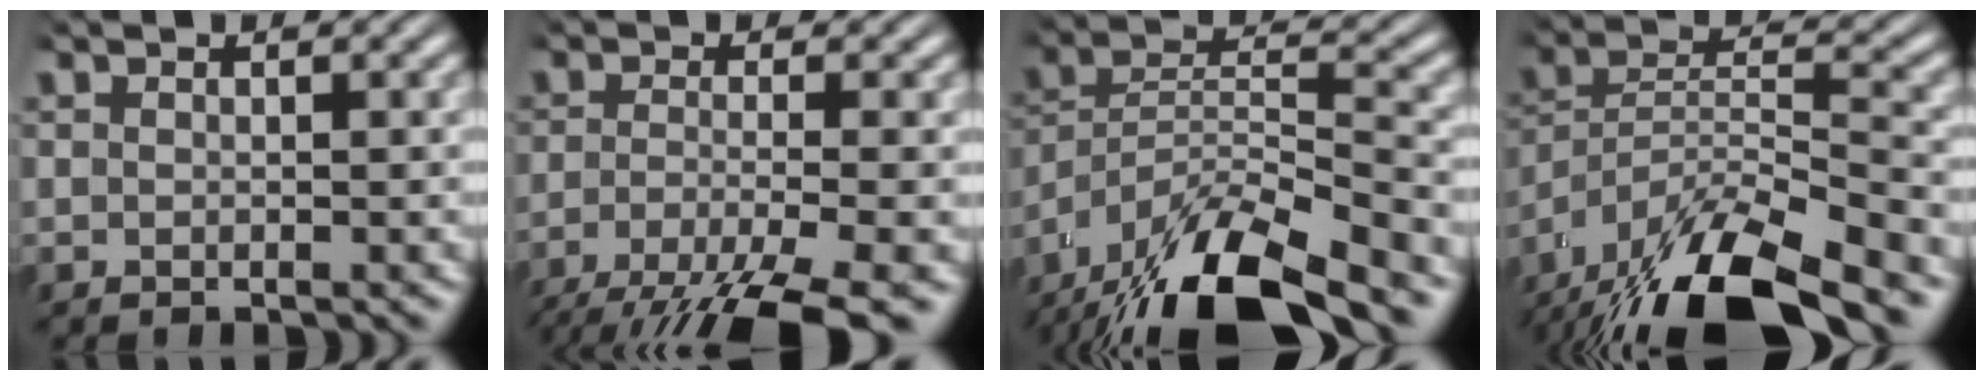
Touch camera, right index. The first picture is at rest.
{"total": 6.4, "force": [-3.1, 2.4, 5.1], "torque": [-0.081, -0.015, -0.038]}
{"total": 10.5, "force": [-4.9, 6.2, 6.8], "torque": [-0.126, -0.022, -0.076]}
{"total": 10.5, "force": [-4.7, 6.2, 7.0], "torque": [-0.128, -0.022, -0.069]}